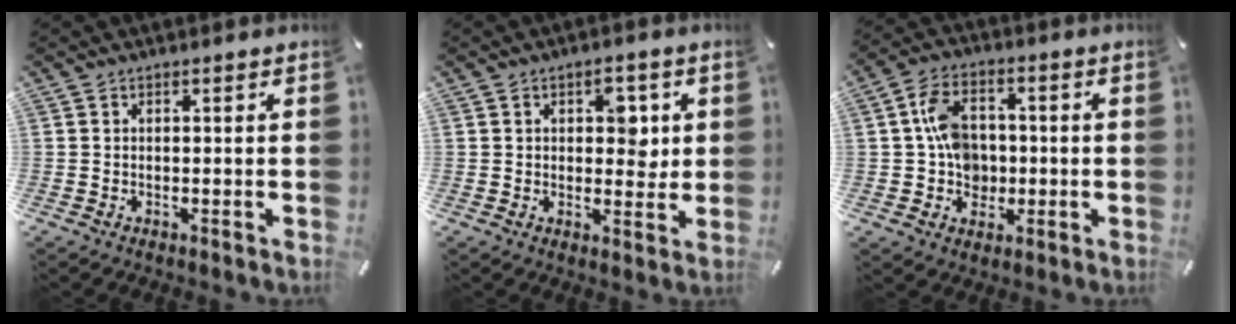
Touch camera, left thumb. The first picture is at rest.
{"total": 5.9, "force": [1.6, 3.9, 4.1], "torque": [-0.040, -0.008, 0.017]}
{"total": 9.3, "force": [0.1, 7.8, 5.1], "torque": [-0.100, 0.016, 0.005]}